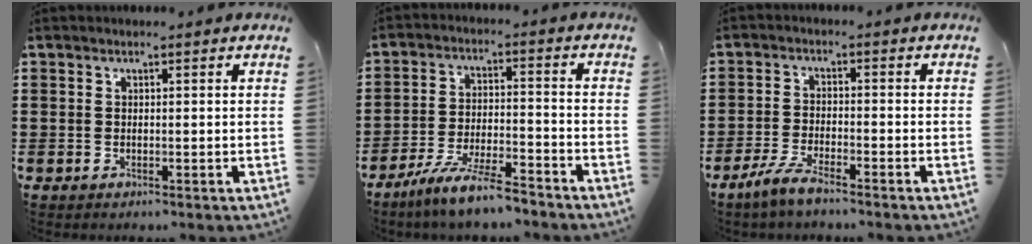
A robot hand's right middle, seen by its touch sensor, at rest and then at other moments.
{"total": 7.9, "force": [-7.0, 0.4, 3.6], "torque": [-0.078, 0.000, -0.135]}
{"total": 4.4, "force": [-3.6, 0.6, 2.4], "torque": [-0.061, -0.004, -0.073]}